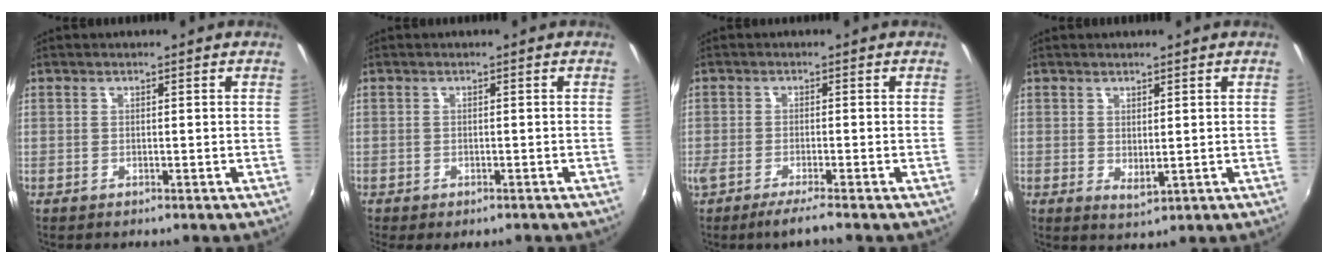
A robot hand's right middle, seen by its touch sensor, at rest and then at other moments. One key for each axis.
{"total": 2.5, "fx": -1.8, "fy": 1.0, "fz": 1.4, "tx": -0.026, "ty": -0.016, "tz": -0.023}
{"total": 3.9, "fx": -3.0, "fy": -0.5, "fz": 2.4, "tx": -0.054, "ty": -0.018, "tz": -0.060}
{"total": 2.1, "fx": 0.5, "fy": 0.9, "fz": 1.9, "tx": -0.029, "ty": -0.005, "tz": 0.012}